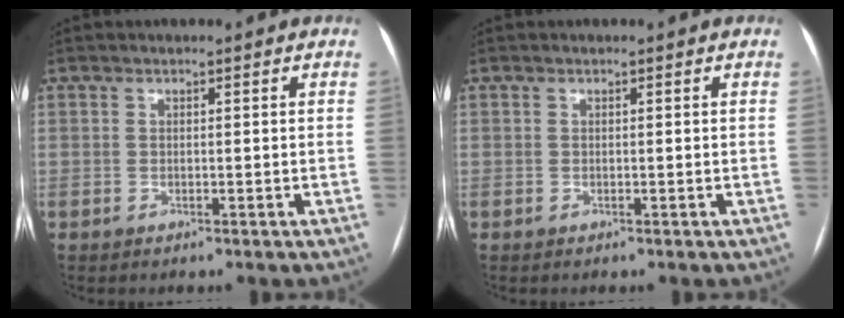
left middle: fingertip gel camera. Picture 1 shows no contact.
{"total": 0.0}